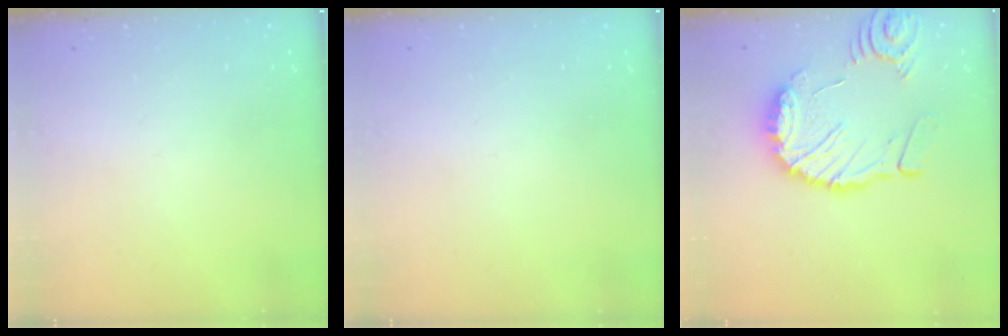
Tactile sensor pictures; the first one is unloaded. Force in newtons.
{"total": 0.0}
{"total": 14.0, "press": 13.9, "slide": 1.3}